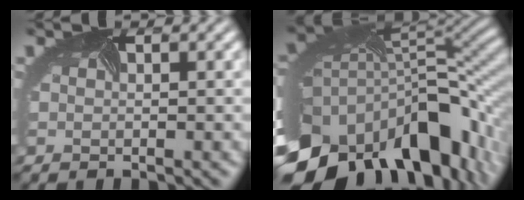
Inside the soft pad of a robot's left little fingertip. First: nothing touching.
{"total": 17.1, "force": [-9.1, 9.2, 11.1], "torque": [-0.212, -0.030, -0.136]}